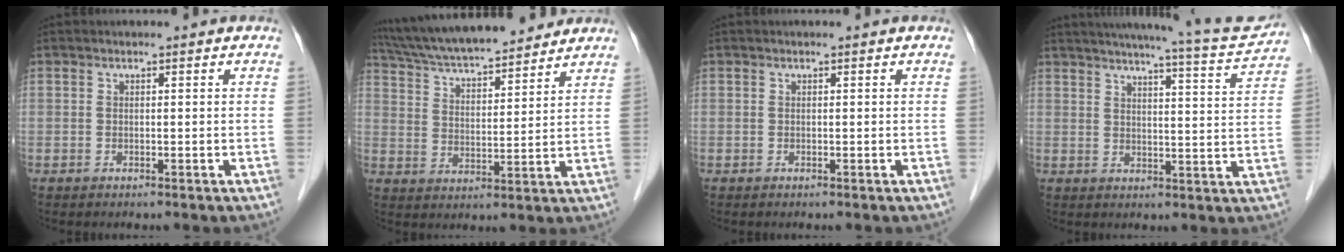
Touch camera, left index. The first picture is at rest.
{"total": 17.8, "force": [16.0, 2.5, 7.3], "torque": [-0.129, 0.029, 0.260]}
{"total": 0.0}
{"total": 15.1, "force": [13.9, -0.6, 5.7], "torque": [-0.087, -0.036, 0.172]}